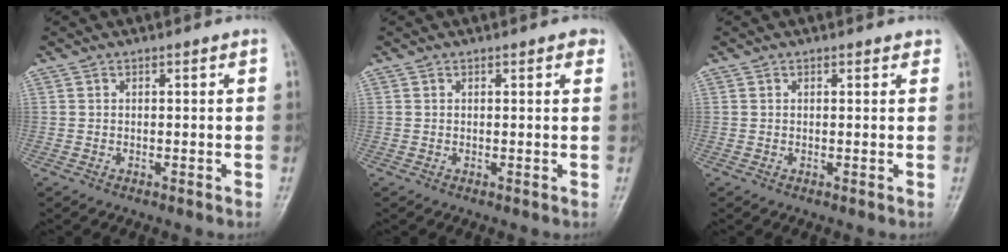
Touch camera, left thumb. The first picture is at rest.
{"total": 1.8, "force": [1.0, 0.7, 1.3], "torque": [-0.011, -0.001, 0.009]}
{"total": 1.1, "force": [0.8, 0.5, 0.6], "torque": [-0.001, -0.003, 0.006]}